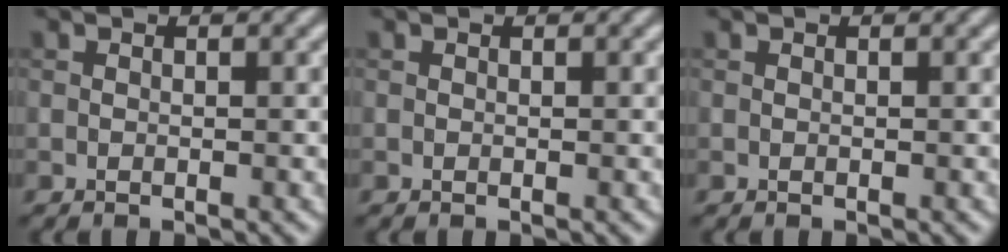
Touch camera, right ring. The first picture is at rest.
{"total": 0.0}
{"total": 0.0}